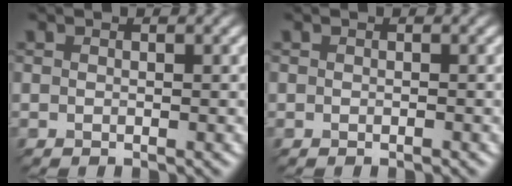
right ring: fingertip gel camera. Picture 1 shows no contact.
{"total": 0.6, "force": [-0.5, -0.2, -0.2], "torque": [0.002, 0.002, -0.002]}